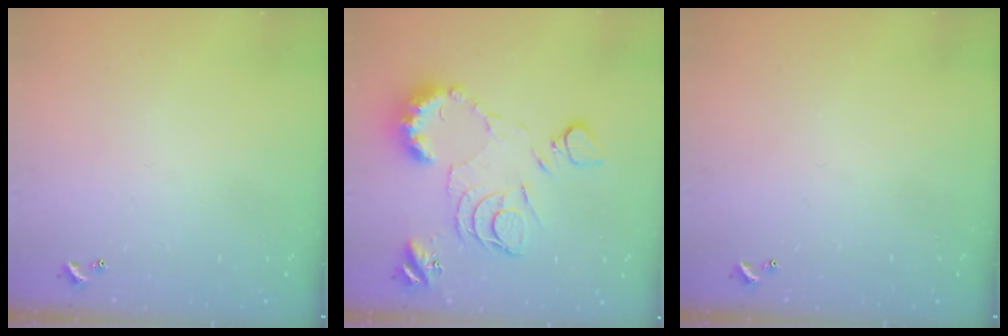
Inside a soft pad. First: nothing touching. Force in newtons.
{"total": 14.4, "press": 14.4, "slide": 1.2}
{"total": 0.0}